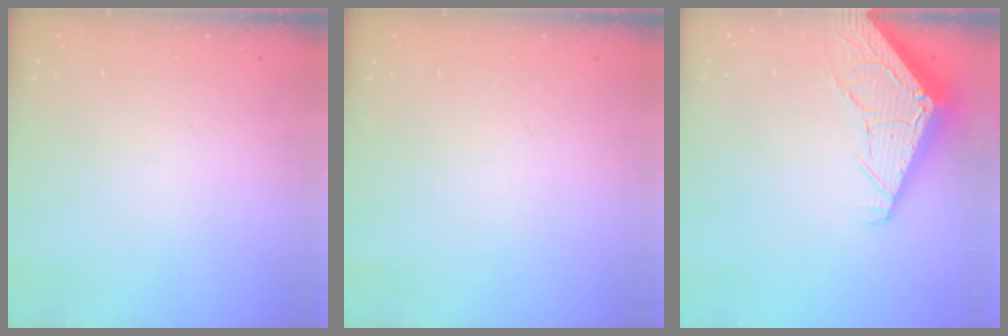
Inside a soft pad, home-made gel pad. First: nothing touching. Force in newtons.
{"total": 0.0}
{"total": 6.5, "press": 6.5, "slide": 0.7}